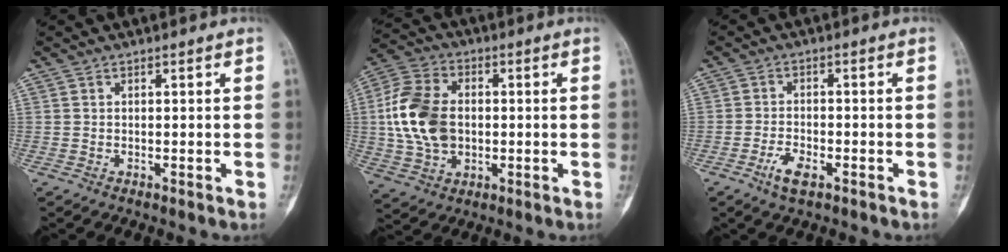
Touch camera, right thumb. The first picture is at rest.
{"total": 14.3, "force": [0.4, 10.3, 10.0], "torque": [-0.190, 0.013, 0.007]}
{"total": 4.3, "force": [-2.4, 1.8, 3.1], "torque": [-0.058, 0.009, -0.044]}